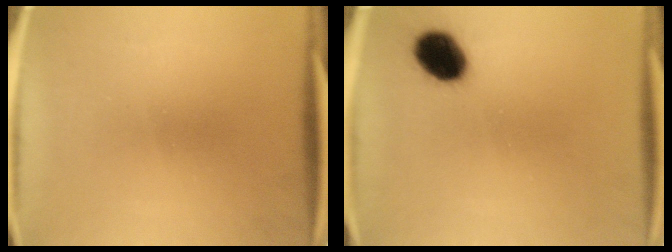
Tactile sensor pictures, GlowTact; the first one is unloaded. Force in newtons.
{"total": 8.8}